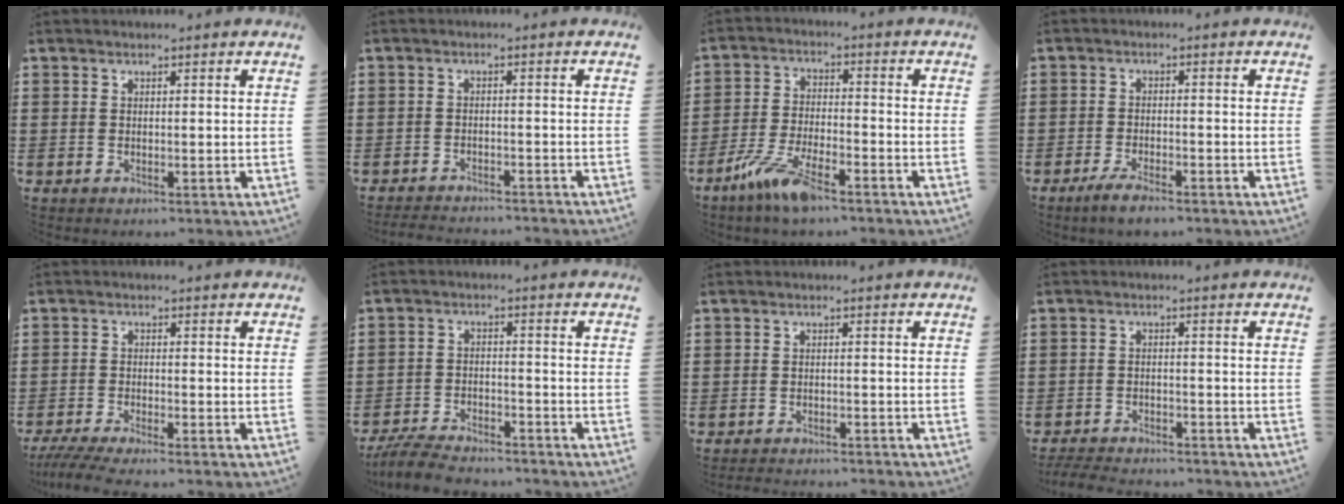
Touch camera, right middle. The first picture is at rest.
{"total": 2.5, "force": [-2.5, 0.0, 0.3], "torque": [-0.010, -0.003, -0.050]}
{"total": 7.8, "force": [-5.4, 1.6, 5.4], "torque": [-0.123, -0.009, -0.104]}
{"total": 3.0, "force": [-2.4, 0.3, 1.8], "torque": [-0.038, 0.000, -0.047]}
{"total": 3.6, "force": [-3.2, 0.0, 1.7], "torque": [-0.050, -0.019, -0.065]}
{"total": 6.0, "force": [-5.7, 0.7, 1.8], "torque": [-0.038, 0.001, -0.110]}
{"total": 2.0, "force": [-2.0, -0.1, 0.1], "torque": [-0.007, -0.001, -0.040]}
{"total": 3.7, "force": [-3.6, 0.3, 0.6], "torque": [-0.026, -0.007, -0.079]}